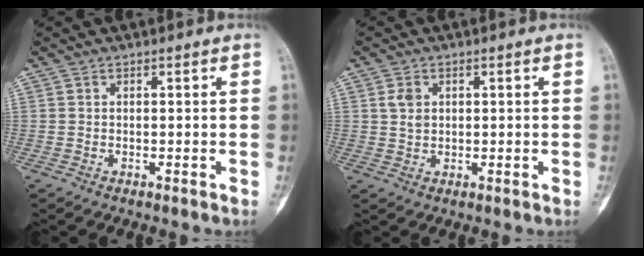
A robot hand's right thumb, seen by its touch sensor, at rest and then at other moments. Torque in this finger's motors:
{"motor_torque": [0.28, 0.25, 0.33, -0.10, 0.01]}